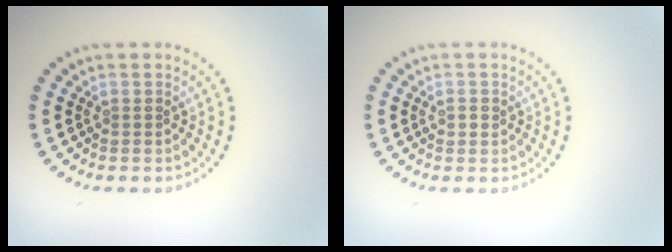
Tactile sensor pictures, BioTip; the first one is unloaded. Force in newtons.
{"total": 1.0, "press": 1.0, "slide": 0.2}